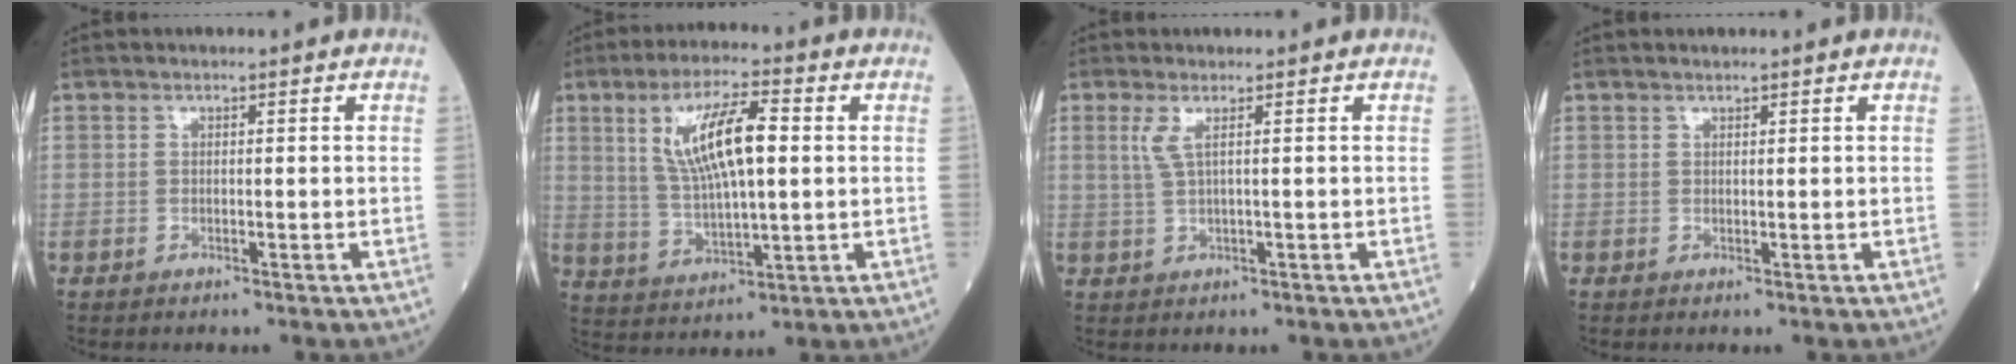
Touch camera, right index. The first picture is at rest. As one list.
[{"total": 11.3, "force": [2.7, 2.6, 10.7], "torque": [-0.205, 0.009, 0.054]}, {"total": 2.3, "force": [0.8, -0.1, 2.1], "torque": [-0.058, 0.003, 0.020]}, {"total": 0.5, "force": [0.5, 0.0, 0.2], "torque": [-0.008, 0.003, 0.011]}]